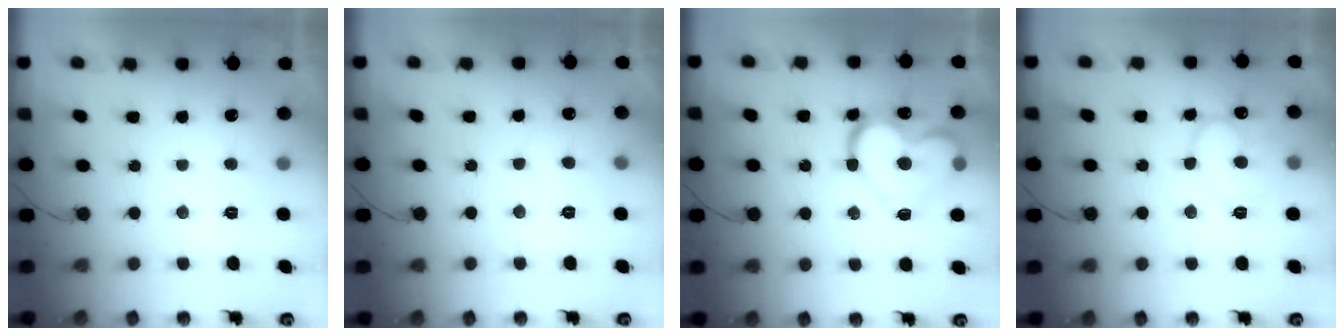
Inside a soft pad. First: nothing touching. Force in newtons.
{"total": 5.5, "press": 5.5, "slide": 0.4}
{"total": 18.2, "press": 18.0, "slide": 2.0}
{"total": 10.7, "press": 10.6, "slide": 1.0}